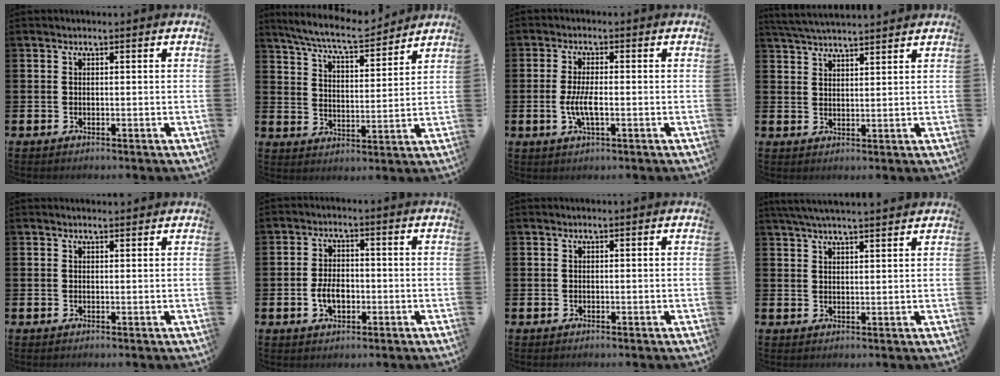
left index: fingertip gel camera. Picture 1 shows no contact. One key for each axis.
{"total": 7.6, "fx": 7.1, "fy": 0.7, "fz": 2.5, "tx": -0.077, "ty": -0.039, "tz": 0.125}
{"total": 3.9, "fx": -0.7, "fy": 1.2, "fz": 3.6, "tx": -0.064, "ty": -0.002, "tz": -0.017}
{"total": 4.2, "fx": 4.1, "fy": 0.0, "fz": 0.7, "tx": -0.028, "ty": -0.015, "tz": 0.077}
{"total": 0.9, "fx": 0.8, "fy": 0.1, "fz": 0.2, "tx": 0.008, "ty": -0.003, "tz": 0.012}
{"total": 3.8, "fx": -0.9, "fy": 2.4, "fz": 2.9, "tx": -0.041, "ty": 0.001, "tz": -0.019}
{"total": 0.0}
{"total": 4.3, "fx": 4.1, "fy": 0.1, "fz": 1.5, "tx": -0.036, "ty": -0.009, "tz": 0.075}